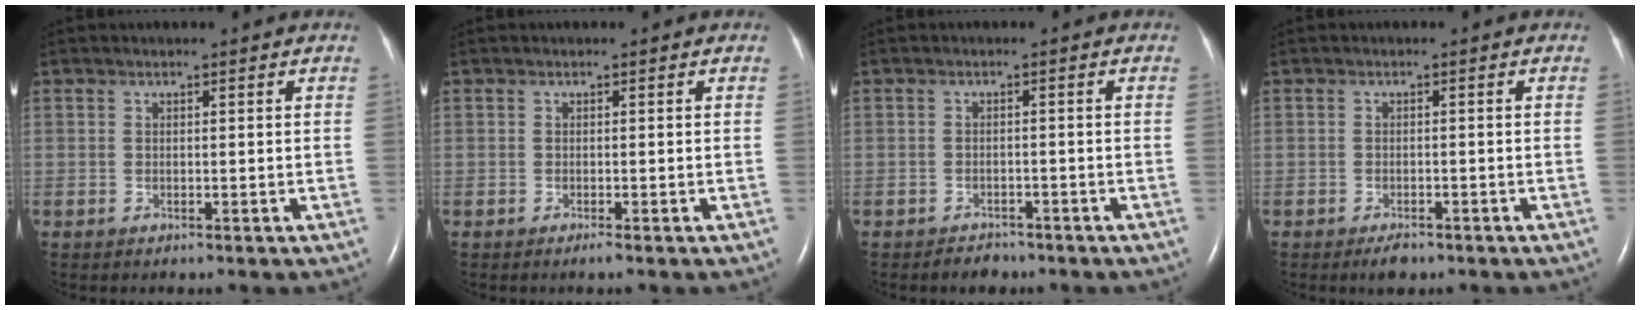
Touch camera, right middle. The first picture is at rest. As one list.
[{"total": 0.5, "force": [-0.4, -0.1, 0.3], "torque": [-0.006, 0.000, -0.007]}, {"total": 2.0, "force": [-1.7, 1.1, 0.2], "torque": [-0.012, 0.001, -0.024]}, {"total": 2.1, "force": [-1.5, 0.8, 1.2], "torque": [-0.025, -0.002, -0.020]}]